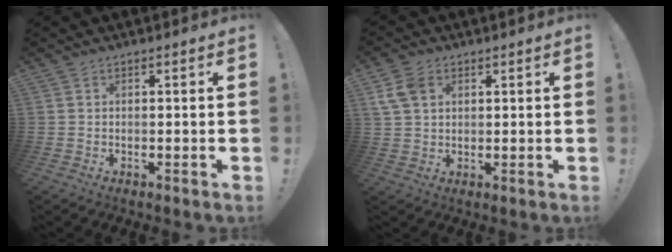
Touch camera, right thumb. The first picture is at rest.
{"total": 7.2, "force": [2.7, 5.3, 4.2], "torque": [-0.086, -0.001, 0.052]}